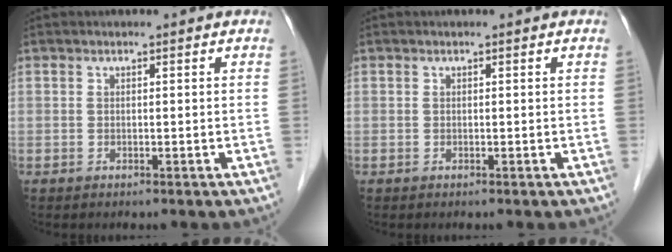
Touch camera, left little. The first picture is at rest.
{"total": 0.0}